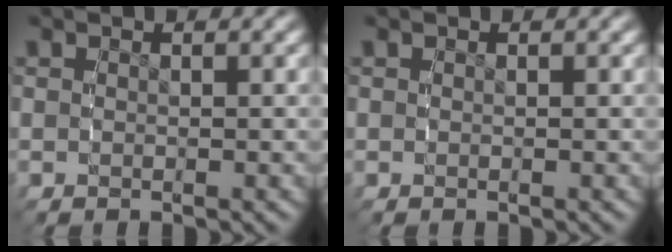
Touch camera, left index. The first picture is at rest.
{"total": 0.0}